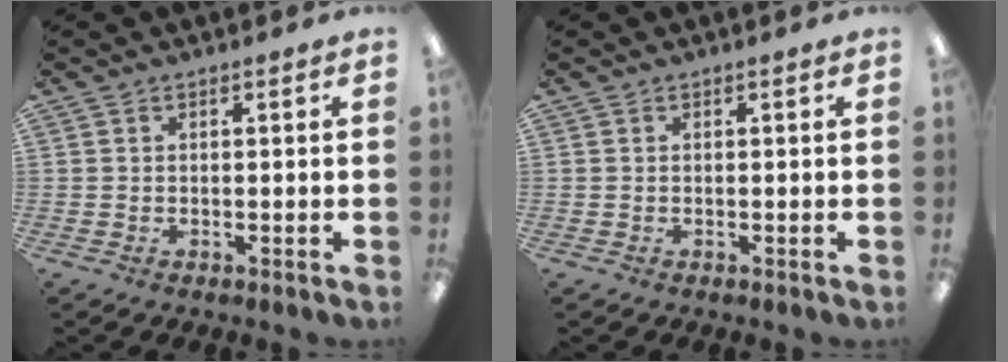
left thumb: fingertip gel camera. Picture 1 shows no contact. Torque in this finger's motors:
{"motor_torque": [-0.01, -0.01, 0.04, -0.02, 0.00]}